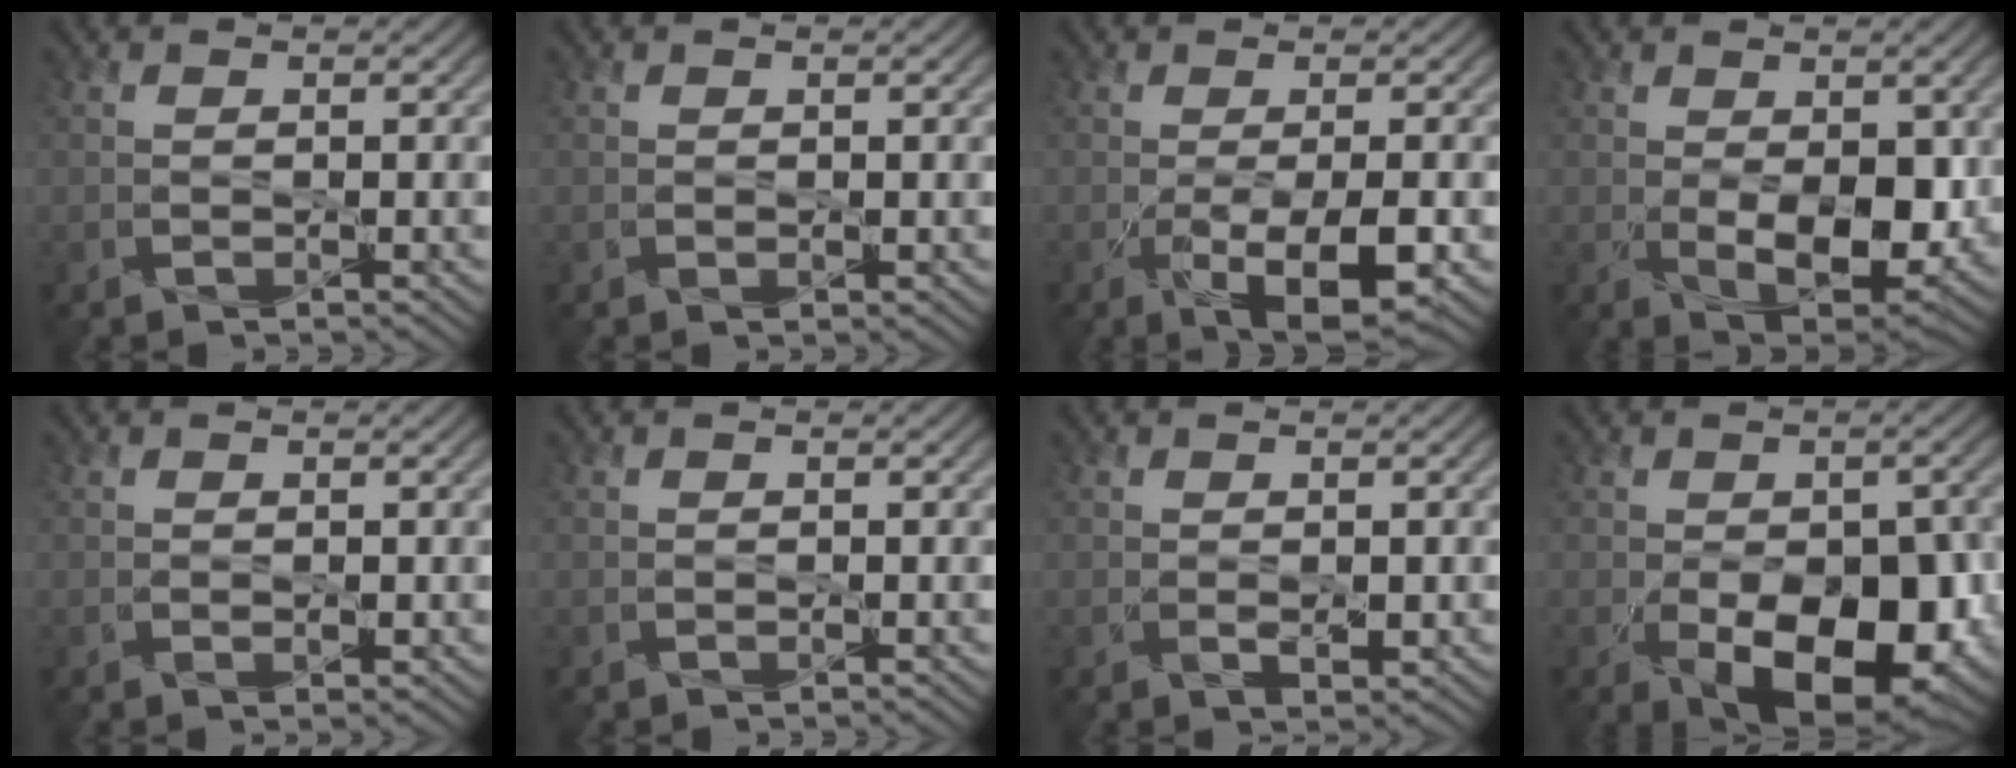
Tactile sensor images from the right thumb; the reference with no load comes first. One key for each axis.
{"total": 0.0}
{"total": 6.1, "fx": -2.4, "fy": 1.7, "fz": 5.4, "tx": -0.097, "ty": -0.010, "tz": -0.031}
{"total": 7.4, "fx": -0.3, "fy": 4.2, "fz": 6.0, "tx": -0.114, "ty": -0.027, "tz": 0.013}
{"total": 0.6, "fx": 0.0, "fy": 0.3, "fz": 0.5, "tx": -0.009, "ty": -0.003, "tz": 0.003}
{"total": 0.0}
{"total": 1.3, "fx": -0.1, "fy": 0.7, "fz": 1.0, "tx": -0.022, "ty": -0.008, "tz": 0.003}
{"total": 12.9, "fx": -4.1, "fy": 7.1, "fz": 9.9, "tx": -0.144, "ty": -0.042, "tz": -0.047}